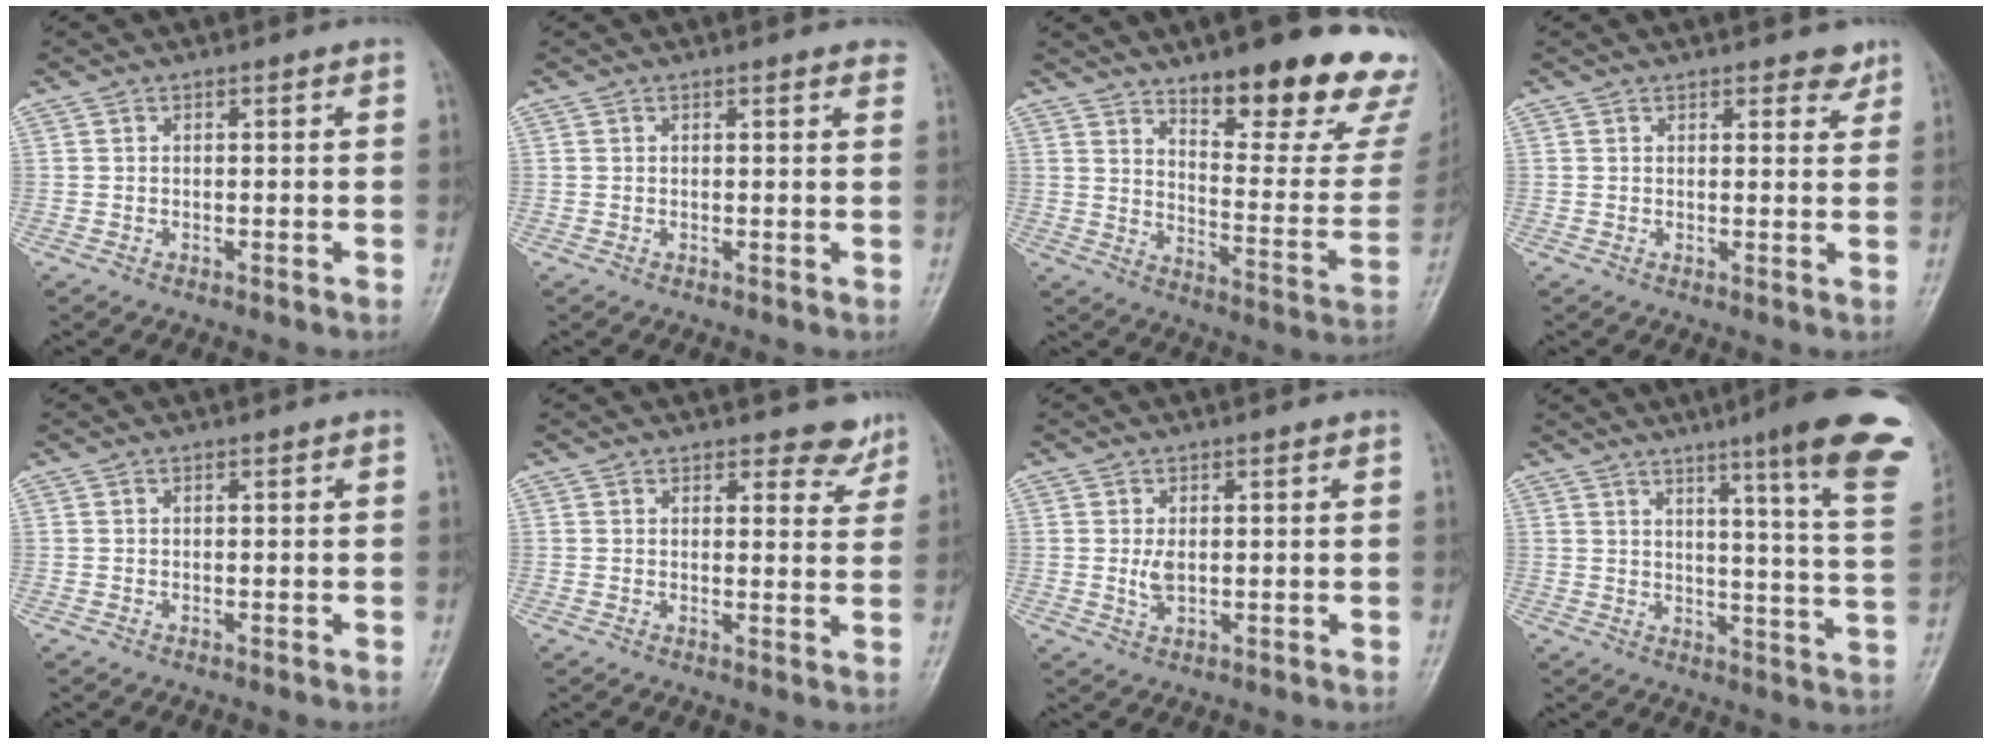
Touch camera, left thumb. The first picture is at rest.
{"total": 2.1, "force": [1.6, 0.6, 1.2], "torque": [-0.005, 0.001, 0.013]}
{"total": 24.7, "force": [16.1, 7.5, 17.2], "torque": [-0.182, -0.100, 0.224]}
{"total": 3.0, "force": [2.3, 1.4, 1.4], "torque": [0.003, -0.012, 0.027]}
{"total": 0.0}
{"total": 4.5, "force": [3.9, 2.1, 1.1], "torque": [0.015, -0.030, 0.041]}
{"total": 2.7, "force": [0.3, 1.5, 2.2], "torque": [-0.041, -0.007, 0.008]}
{"total": 20.7, "force": [12.6, 1.8, 16.3], "torque": [-0.192, -0.063, 0.151]}